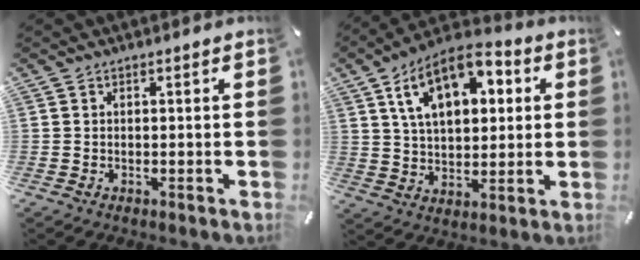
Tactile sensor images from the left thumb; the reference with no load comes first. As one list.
[{"total": 14.8, "force": [6.5, 8.7, 10.0], "torque": [-0.175, -0.009, 0.115]}]